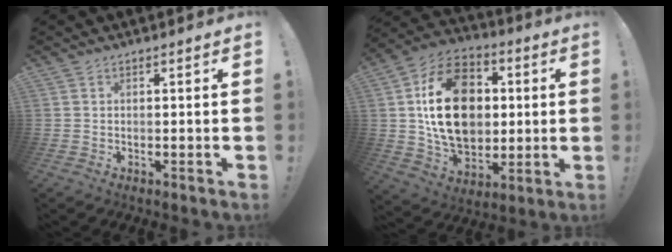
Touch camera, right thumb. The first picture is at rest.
{"total": 23.1, "force": [3.0, 16.9, 15.5], "torque": [-0.261, 0.005, 0.060]}